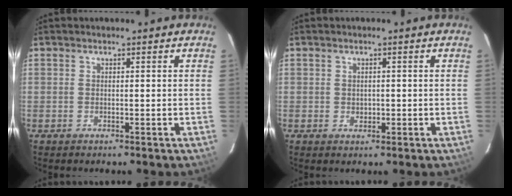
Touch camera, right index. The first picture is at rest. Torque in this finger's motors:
{"motor_torque": [-0.07, 0.03, -0.02, -0.01]}